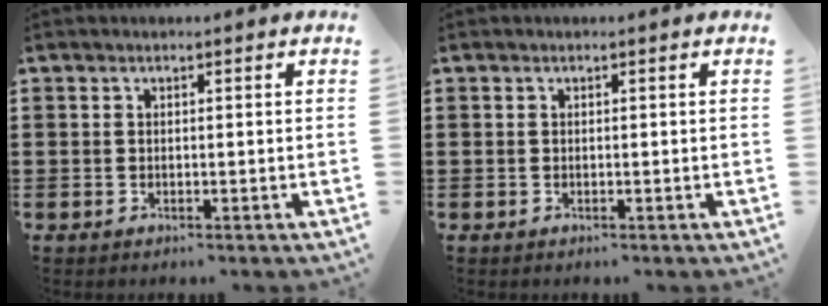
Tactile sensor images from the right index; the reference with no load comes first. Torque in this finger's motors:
{"motor_torque": [0.00, 0.00, 0.00, 0.00]}